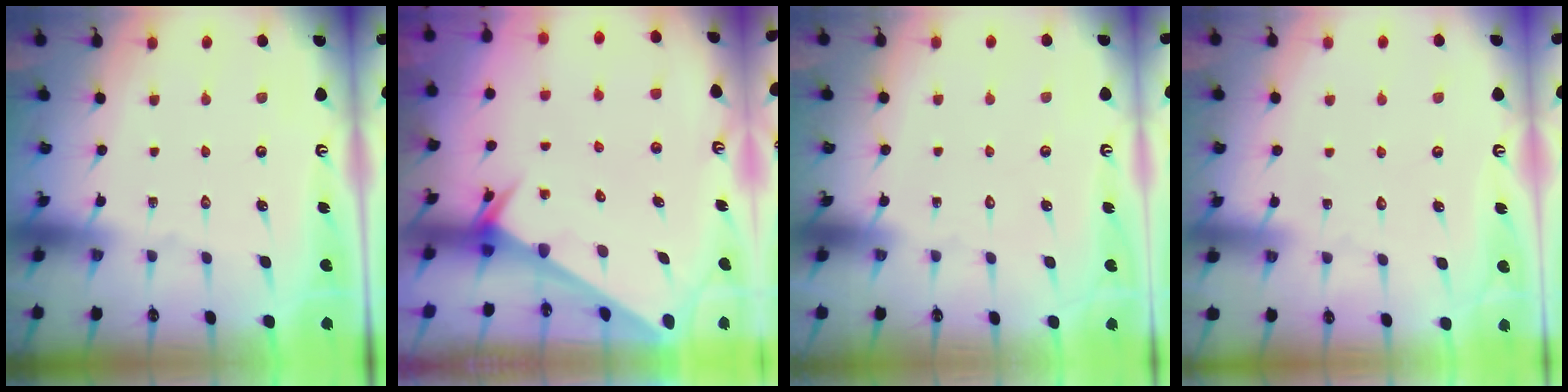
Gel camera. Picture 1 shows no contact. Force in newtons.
{"total": 2.4, "press": 2.4, "slide": 0.1}
{"total": 1.5, "press": 1.5, "slide": 0.1}
{"total": 2.7, "press": 2.7, "slide": 0.2}